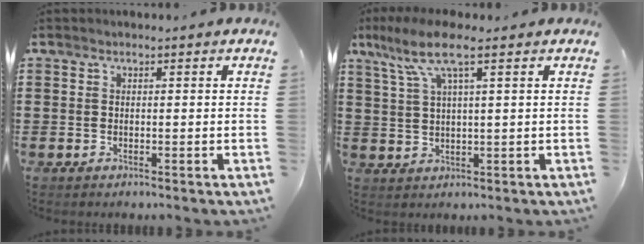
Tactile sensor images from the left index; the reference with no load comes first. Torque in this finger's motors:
{"motor_torque": [1.23, -0.91, 0.70, 0.19]}